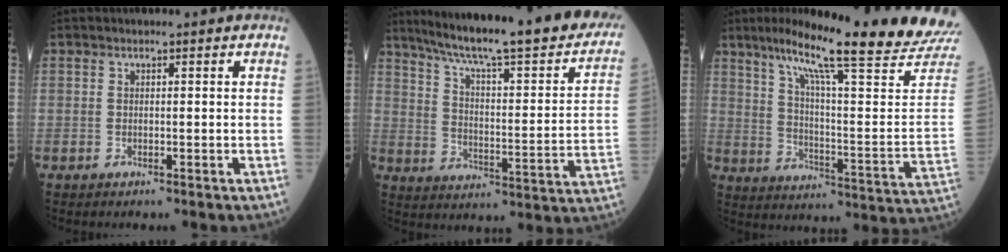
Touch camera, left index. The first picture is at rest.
{"total": 28.8, "force": [23.5, 3.0, 16.4], "torque": [-0.248, -0.040, 0.310]}
{"total": 24.8, "force": [20.1, -0.9, 14.5], "torque": [-0.221, -0.068, 0.270]}